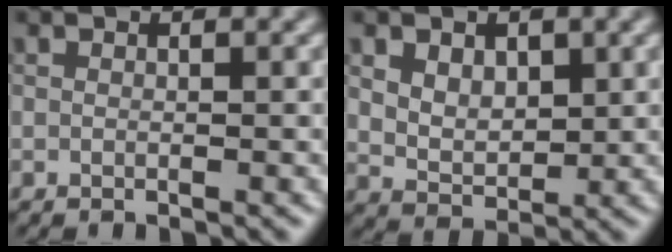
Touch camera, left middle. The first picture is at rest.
{"total": 3.8, "force": [1.4, 2.6, 2.3], "torque": [-0.040, 0.001, 0.019]}